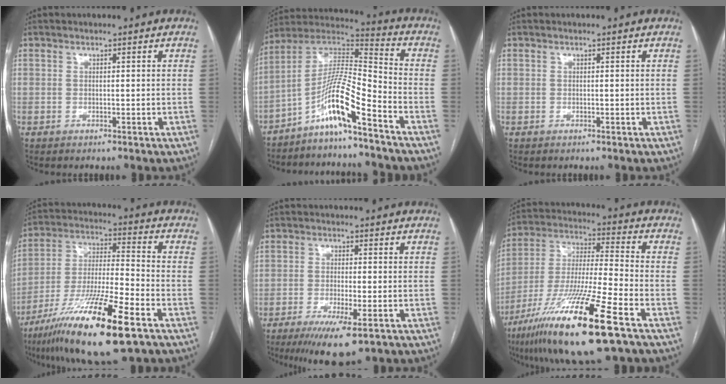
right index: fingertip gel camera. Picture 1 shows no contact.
{"total": 11.5, "force": [-7.4, 0.1, 8.9], "torque": [-0.173, 0.015, -0.141]}
{"total": 0.0}
{"total": 20.0, "force": [-11.3, 1.7, 16.4], "torque": [-0.310, -0.045, -0.202]}
{"total": 8.2, "force": [-4.7, 1.0, 6.6], "torque": [-0.113, -0.023, -0.073]}
{"total": 21.4, "force": [-11.8, 0.9, 17.9], "torque": [-0.354, -0.050, -0.216]}